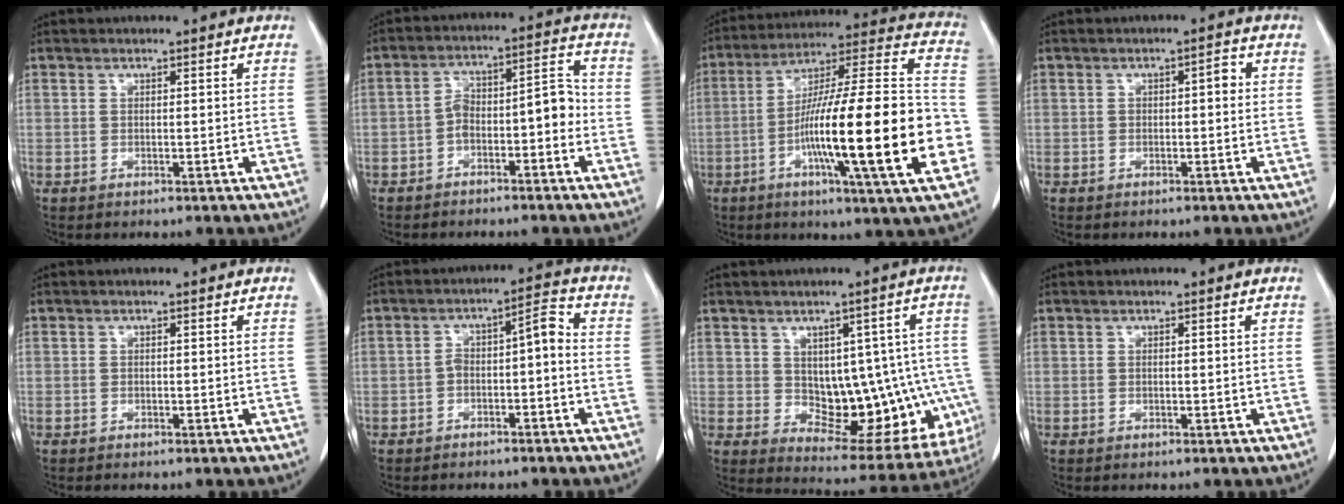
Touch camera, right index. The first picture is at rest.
{"total": 7.5, "force": [-2.8, 2.8, 6.4], "torque": [-0.097, 0.046, -0.041]}
{"total": 26.0, "force": [-6.6, 1.3, 25.1], "torque": [-0.356, -0.003, -0.112]}
{"total": 1.9, "force": [0.1, 0.8, 1.7], "torque": [-0.019, 0.011, 0.002]}
{"total": 0.0}
{"total": 5.5, "force": [-1.6, 1.8, 4.9], "torque": [-0.077, 0.035, -0.022]}
{"total": 14.8, "force": [-0.8, 8.1, 12.4], "torque": [-0.135, 0.019, 0.019]}
{"total": 0.0}